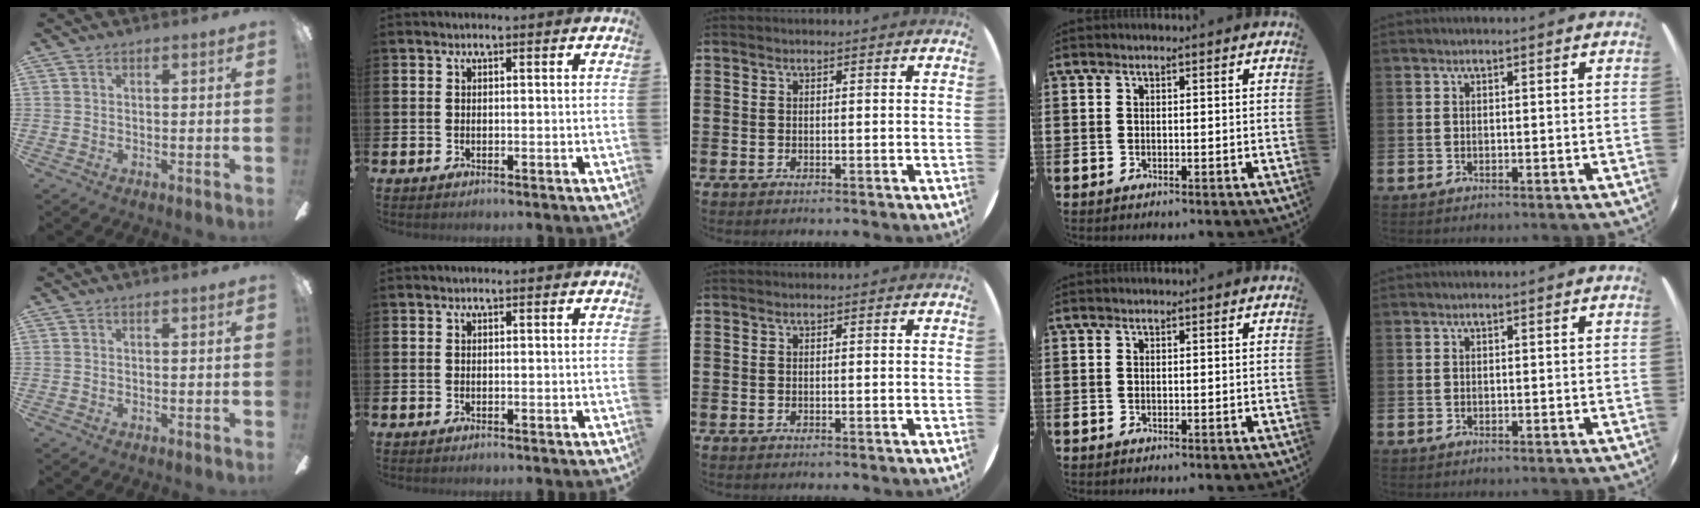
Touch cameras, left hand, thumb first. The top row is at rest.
{}